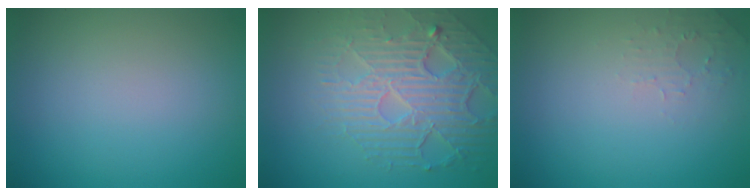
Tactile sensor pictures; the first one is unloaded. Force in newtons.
{"total": 6.4, "press": 4.8, "slide": 4.3}
{"total": 1.3, "press": 1.2, "slide": 0.3}